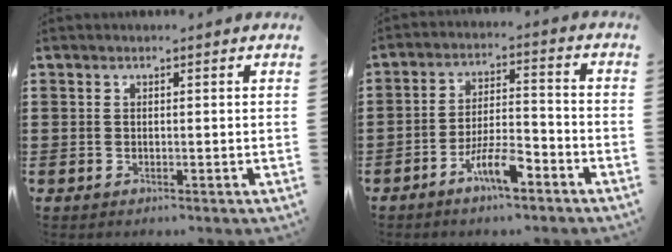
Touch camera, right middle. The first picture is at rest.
{"total": 7.3, "force": [-4.7, 1.9, 5.2], "torque": [-0.107, 0.002, -0.091]}